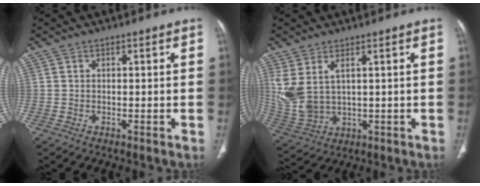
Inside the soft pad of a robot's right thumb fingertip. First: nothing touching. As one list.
[{"total": 9.6, "force": [3.0, 5.1, 7.5], "torque": [-0.176, -0.010, 0.082]}]